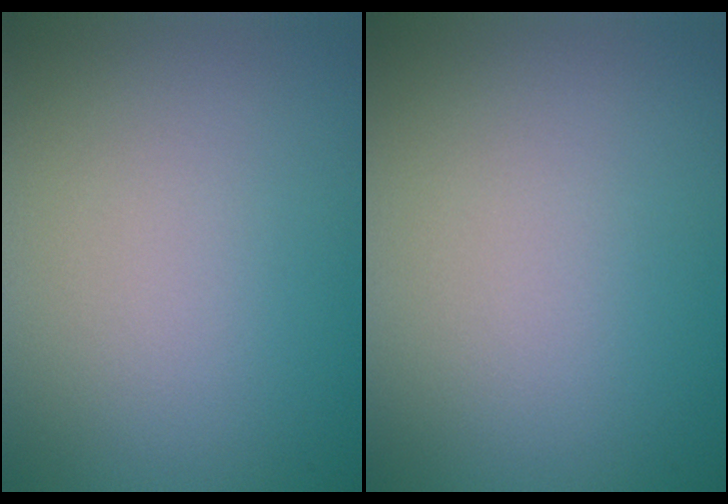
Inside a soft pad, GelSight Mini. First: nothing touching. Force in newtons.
{"total": 0.0}